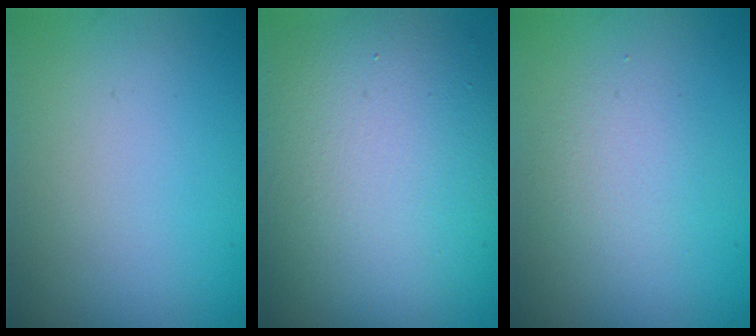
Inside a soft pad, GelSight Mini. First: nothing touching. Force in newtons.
{"total": 12.3, "press": 12.2, "slide": 1.1}
{"total": 1.9, "press": 1.9, "slide": 0.1}